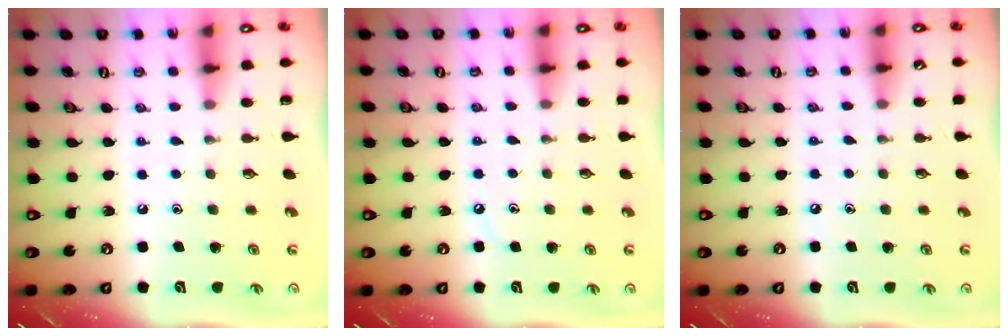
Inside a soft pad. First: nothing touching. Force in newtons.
{"total": 3.5, "press": 3.5, "slide": 0.5}
{"total": 2.3, "press": 2.3, "slide": 0.4}